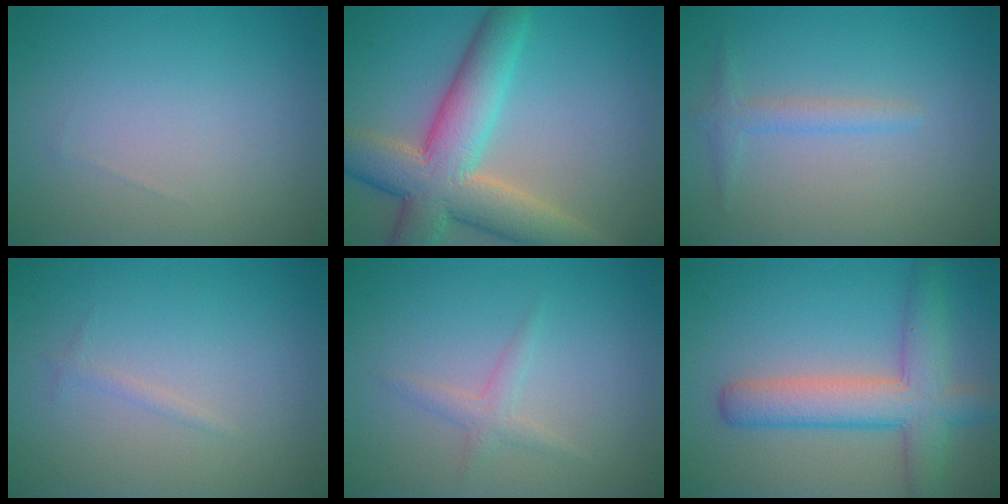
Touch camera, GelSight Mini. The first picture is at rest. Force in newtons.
{"total": 9.6, "press": 9.6, "slide": 0.7}
{"total": 1.6, "press": 1.6, "slide": 0.1}
{"total": 0.6, "press": 0.6, "slide": 0.1}
{"total": 1.5, "press": 1.5, "slide": 0.0}
{"total": 6.1, "press": 6.1, "slide": 0.3}